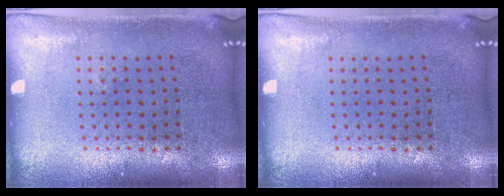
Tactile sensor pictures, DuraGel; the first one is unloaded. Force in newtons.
{"total": 0.0}